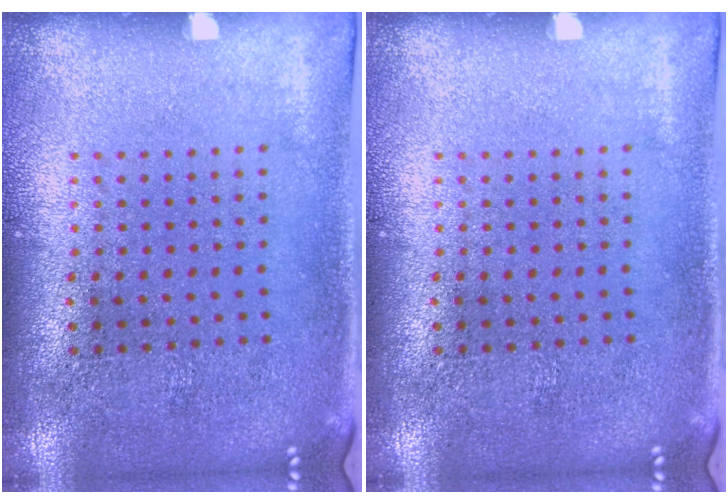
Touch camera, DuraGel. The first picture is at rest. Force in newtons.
{"total": 0.0}